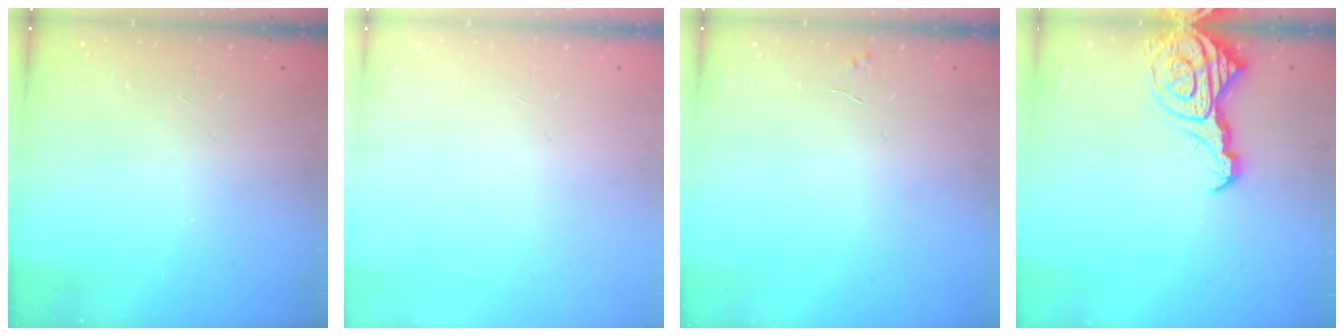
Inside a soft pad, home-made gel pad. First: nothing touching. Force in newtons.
{"total": 0.0}
{"total": 2.8, "press": 2.8, "slide": 0.3}
{"total": 13.5, "press": 13.4, "slide": 1.4}